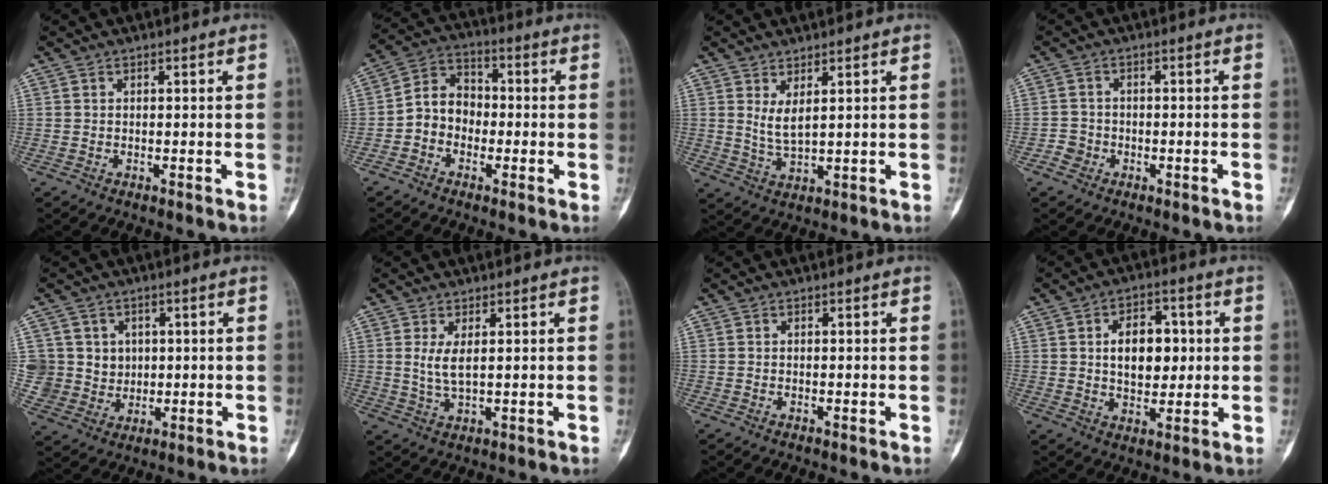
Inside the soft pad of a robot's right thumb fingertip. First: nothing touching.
{"total": 7.6, "force": [-1.6, 6.3, 3.9], "torque": [-0.042, 0.035, -0.048]}
{"total": 3.9, "force": [1.7, 1.2, 3.3], "torque": [-0.061, -0.023, 0.041]}
{"total": 2.3, "force": [-1.3, 1.9, 0.1], "torque": [0.010, 0.012, -0.030]}
{"total": 7.8, "force": [1.7, 7.5, 1.0], "torque": [0.016, 0.001, 0.038]}
{"total": 3.8, "force": [0.9, 1.3, 3.5], "torque": [-0.074, -0.010, 0.024]}
{"total": 0.0}
{"total": 10.0, "force": [1.3, 6.4, 7.6], "torque": [-0.081, -0.001, 0.023]}